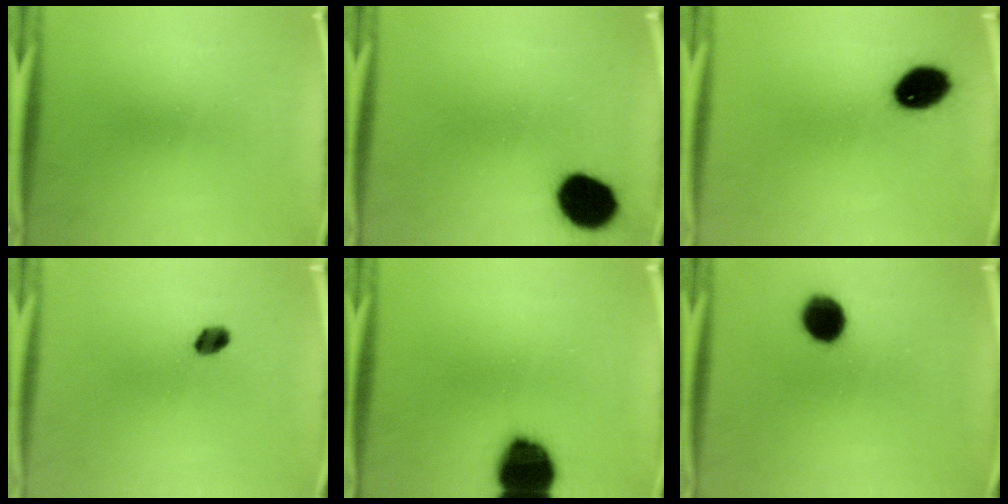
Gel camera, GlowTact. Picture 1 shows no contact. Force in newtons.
{"total": 13.2}
{"total": 10.6}
{"total": 3.5}
{"total": 17.1}
{"total": 10.3}